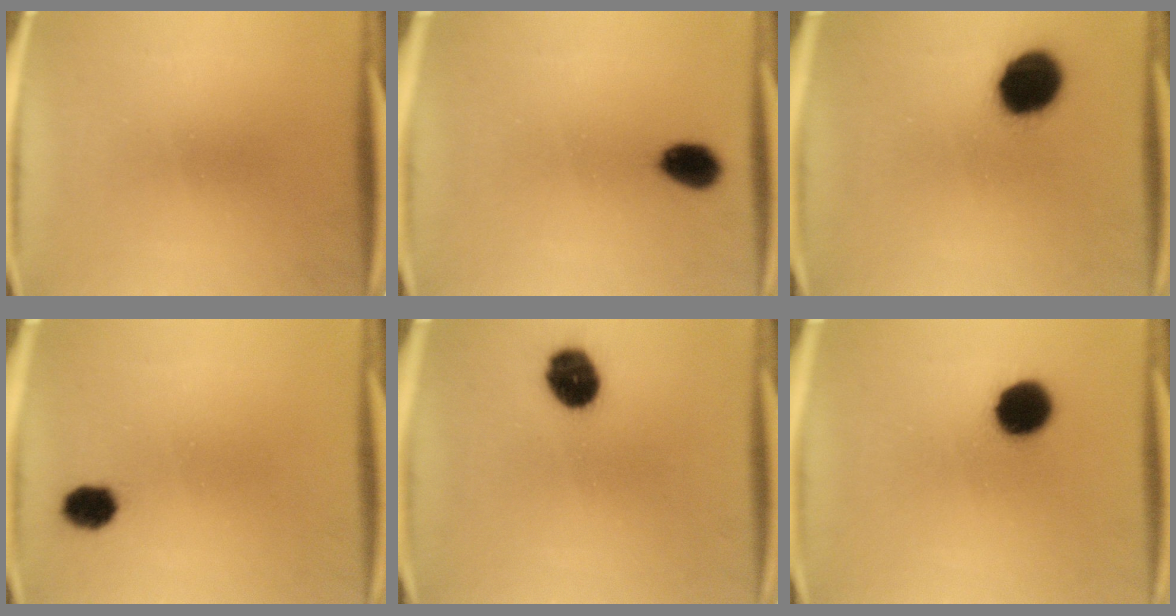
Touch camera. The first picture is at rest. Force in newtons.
{"total": 6.1}
{"total": 13.1}
{"total": 5.0}
{"total": 9.2}
{"total": 9.5}